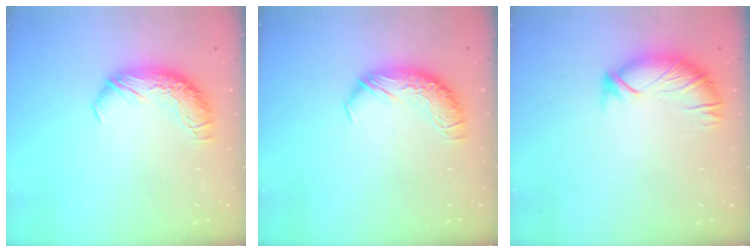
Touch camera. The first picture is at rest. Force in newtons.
{"total": 0.0}
{"total": 3.4, "press": 3.1, "slide": 1.3}